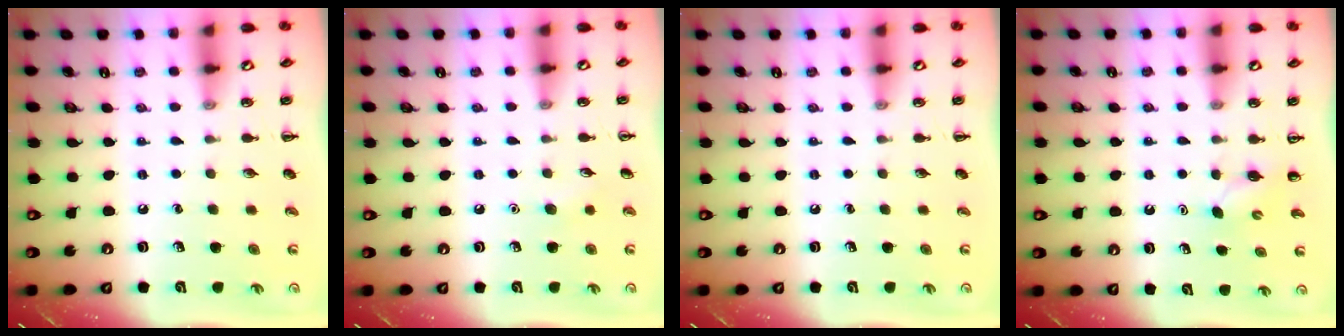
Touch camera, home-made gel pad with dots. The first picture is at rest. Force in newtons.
{"total": 4.4, "press": 4.3, "slide": 1.2}
{"total": 0.0}
{"total": 2.3, "press": 2.2, "slide": 0.7}